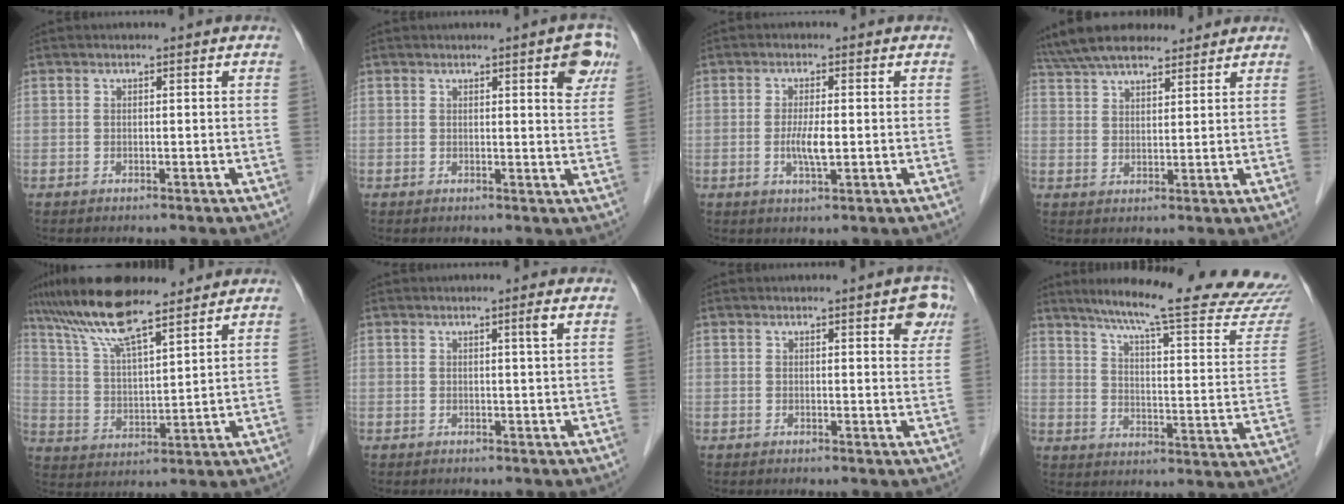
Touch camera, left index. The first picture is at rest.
{"total": 4.6, "force": [2.4, 0.7, 3.8], "torque": [-0.036, -0.005, 0.024]}
{"total": 3.7, "force": [-0.5, 0.6, 3.6], "torque": [-0.074, -0.006, -0.008]}
{"total": 14.2, "force": [12.3, 3.8, 6.0], "torque": [-0.113, 0.043, 0.206]}
{"total": 13.4, "force": [10.7, 2.3, 7.7], "torque": [-0.149, 0.022, 0.197]}
{"total": 1.3, "force": [0.5, -0.5, 1.0], "torque": [-0.024, -0.005, 0.013]}
{"total": 3.8, "force": [2.0, 1.0, 3.0], "torque": [-0.023, -0.002, 0.018]}
{"total": 25.3, "force": [22.5, 0.9, 11.5], "torque": [-0.162, -0.077, 0.284]}